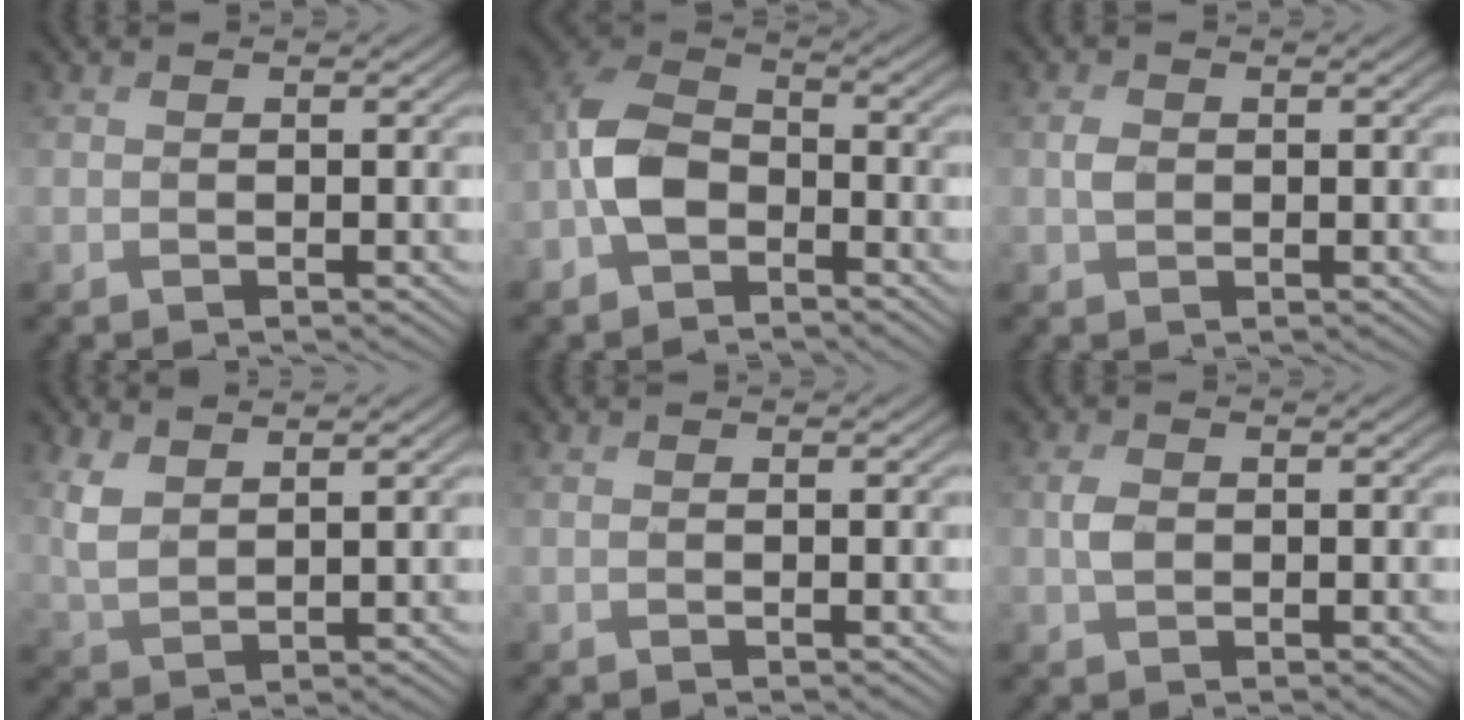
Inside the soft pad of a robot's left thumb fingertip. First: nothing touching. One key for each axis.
{"total": 7.0, "fx": -2.6, "fy": 4.6, "fz": 4.5, "tx": -0.098, "ty": 0.014, "tz": -0.069}
{"total": 1.5, "fx": 0.6, "fy": 1.0, "fz": 0.9, "tx": -0.021, "ty": 0.006, "tz": 0.009}
{"total": 4.4, "fx": 3.5, "fy": 1.3, "fz": 2.3, "tx": -0.066, "ty": 0.006, "tz": 0.076}
{"total": 0.0}
{"total": 1.9, "fx": 0.5, "fy": 1.2, "fz": 1.3, "tx": -0.030, "ty": 0.006, "tz": 0.007}